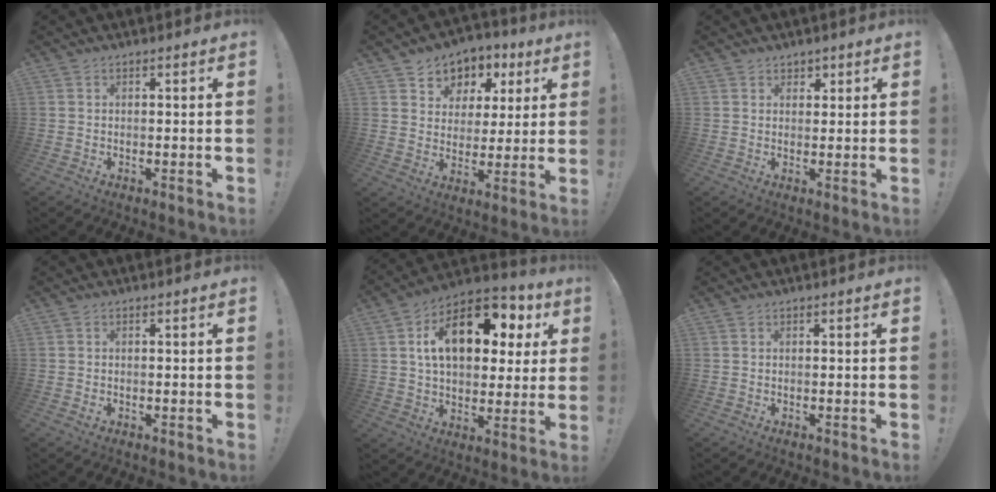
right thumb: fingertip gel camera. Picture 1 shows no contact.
{"total": 7.4, "force": [2.6, 6.7, 1.7], "torque": [-0.019, -0.024, 0.055]}
{"total": 2.4, "force": [1.5, 1.9, 0.3], "torque": [0.012, -0.009, 0.025]}
{"total": 0.6, "force": [0.1, 0.6, 0.1], "torque": [0.005, 0.001, 0.000]}
{"total": 19.1, "force": [6.9, 11.0, 14.0], "torque": [-0.218, -0.018, 0.116]}
{"total": 0.0}